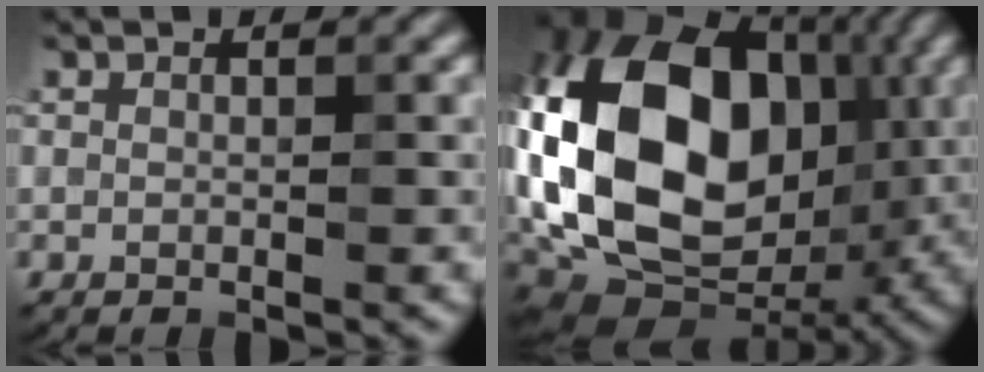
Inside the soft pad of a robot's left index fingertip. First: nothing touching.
{"total": 19.9, "force": [1.6, 13.7, 14.4], "torque": [-0.306, 0.007, 0.020]}